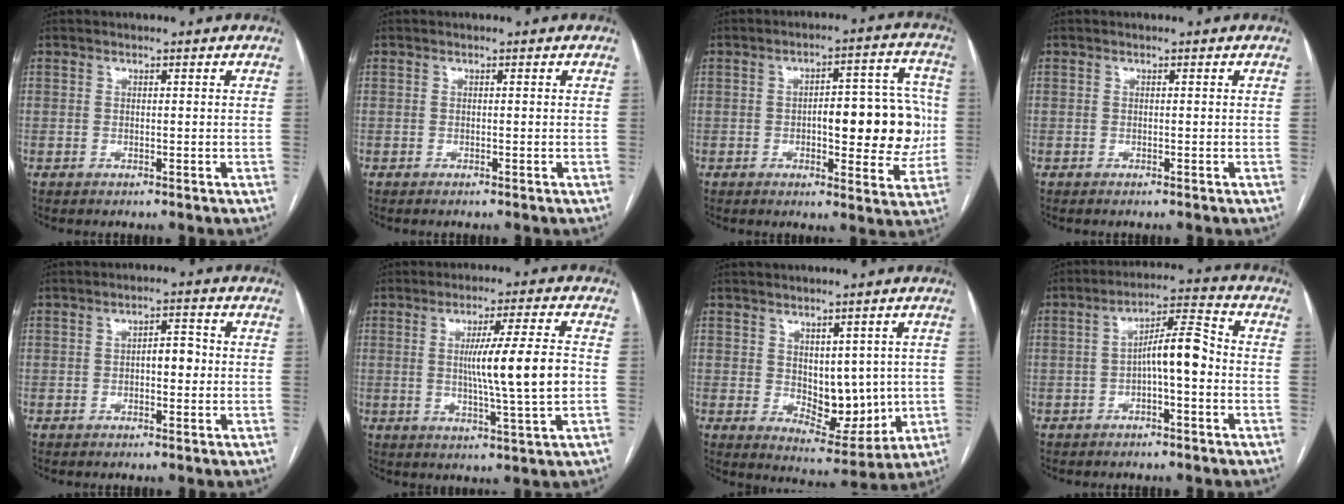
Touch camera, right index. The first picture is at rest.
{"total": 0.0}
{"total": 13.1, "force": [-0.7, 4.4, 12.3], "torque": [-0.149, 0.027, -0.002]}
{"total": 0.0}
{"total": 3.1, "force": [-0.3, 1.3, 2.9], "torque": [-0.040, 0.011, -0.005]}
{"total": 10.5, "force": [0.0, -1.0, 10.5], "torque": [-0.170, -0.008, 0.000]}
{"total": 8.9, "force": [0.4, 4.9, 7.4], "torque": [-0.094, -0.007, 0.028]}
{"total": 7.1, "force": [-1.2, 1.2, 6.8], "torque": [-0.114, 0.026, -0.022]}